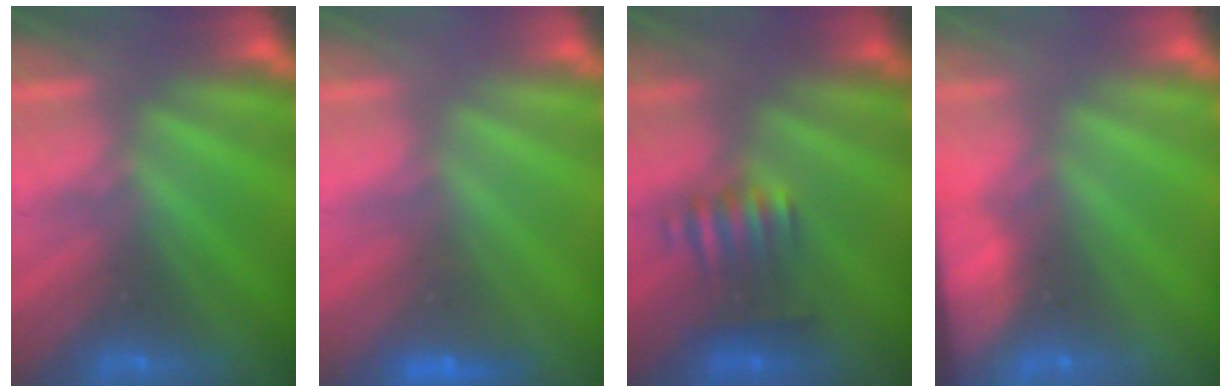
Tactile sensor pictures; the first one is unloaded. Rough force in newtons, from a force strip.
{"total": 2.0}
{"total": 3.6}
{"total": 8.4}